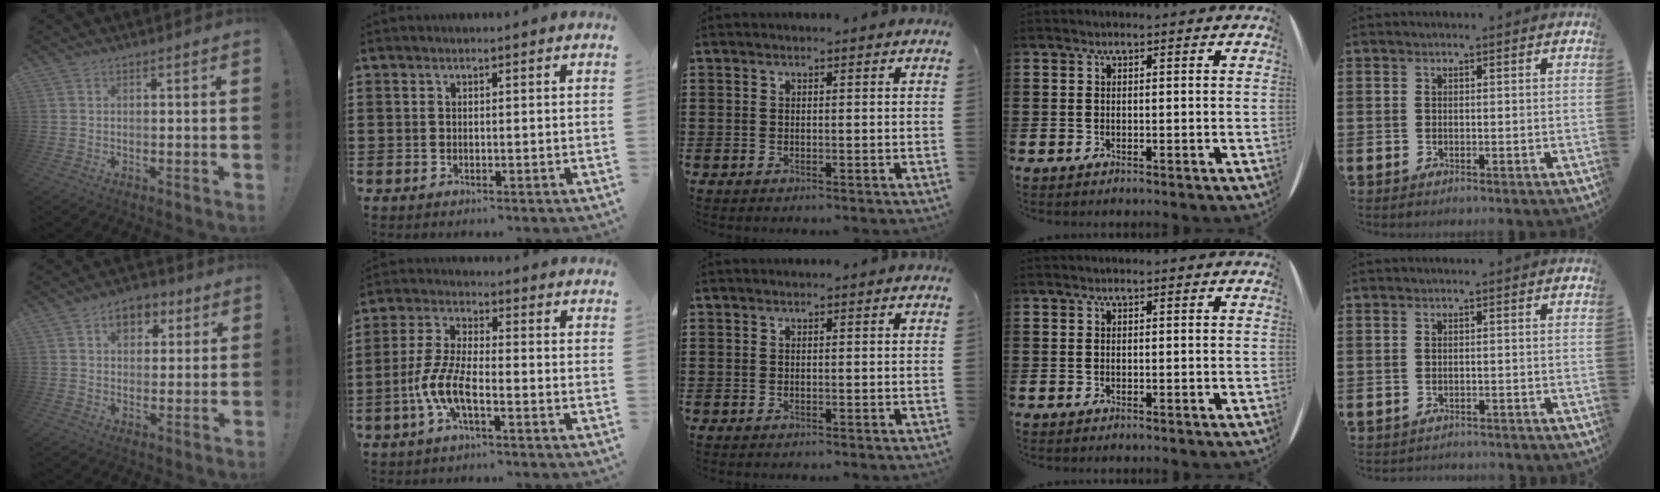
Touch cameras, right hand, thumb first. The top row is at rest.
{"thumb": {"total": 8.0, "force": [3.1, 6.2, 4.0], "torque": [-0.042, -0.012, 0.055]}, "index": {"total": 7.3, "force": [-3.3, 2.0, 6.2], "torque": [-0.151, -0.015, -0.067]}, "little": {"total": 1.0, "force": [-0.8, -0.1, -0.4], "torque": [0.005, 0.001, -0.018]}}